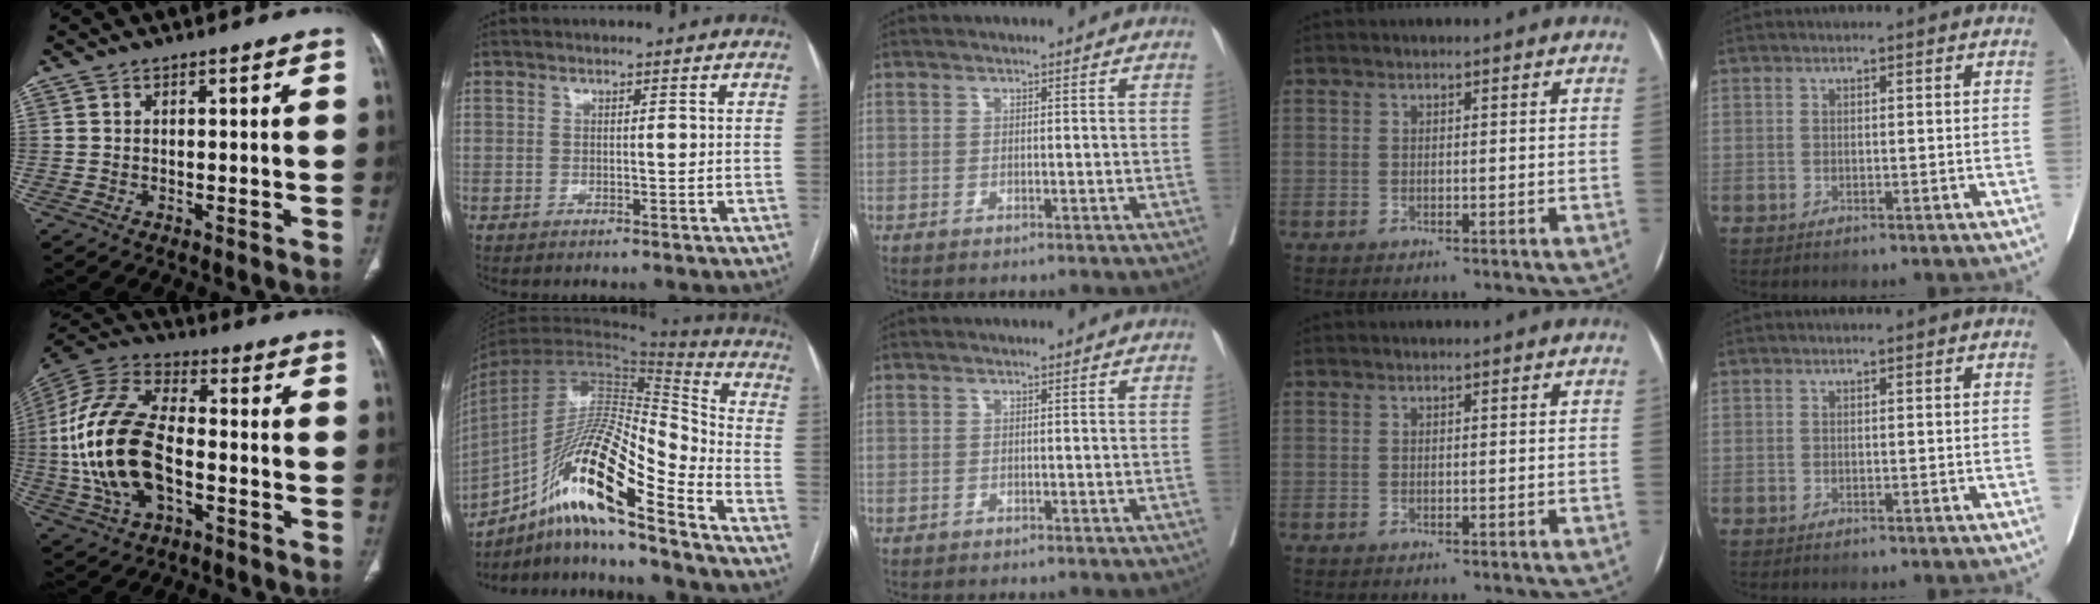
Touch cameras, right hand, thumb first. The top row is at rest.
{"thumb": {"total": 21.2, "force": [-3.3, 11.8, 17.2], "torque": [-0.363, 0.020, -0.061]}, "index": {"total": 19.9, "force": [-11.8, 2.4, 15.9], "torque": [-0.310, 0.000, -0.211]}}